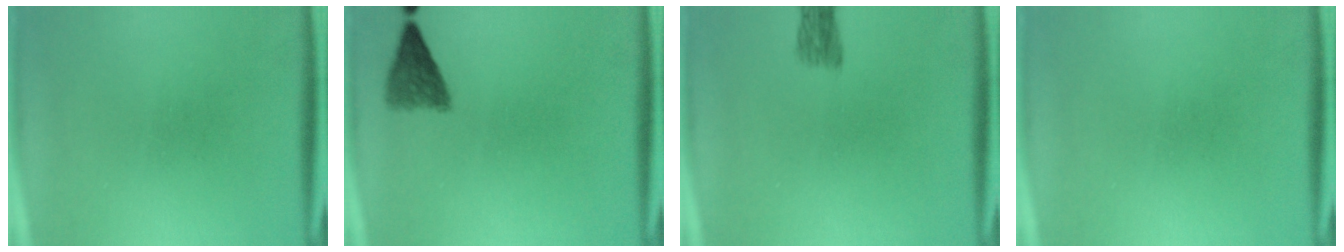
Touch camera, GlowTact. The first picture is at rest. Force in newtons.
{"total": 3.4}
{"total": 2.5}
{"total": 0.0}